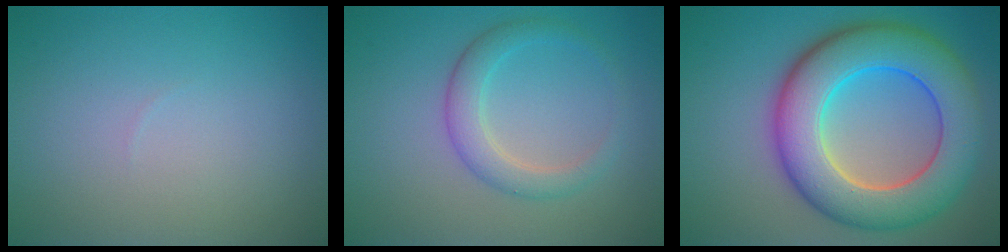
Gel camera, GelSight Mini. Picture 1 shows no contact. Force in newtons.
{"total": 2.9, "press": 2.9, "slide": 0.1}
{"total": 11.0, "press": 11.0, "slide": 0.6}